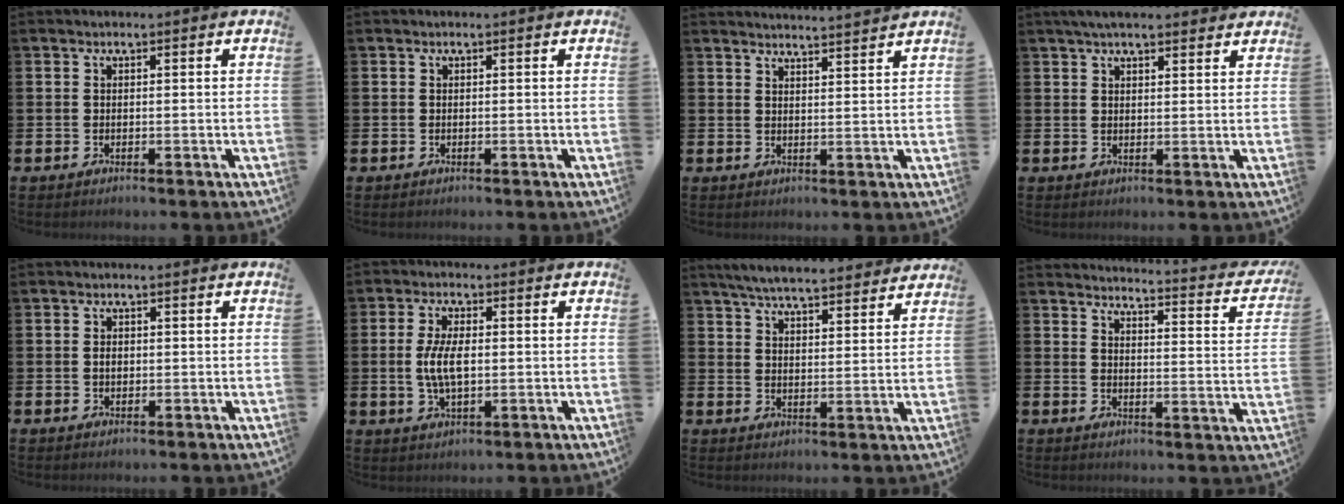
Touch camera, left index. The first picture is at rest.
{"total": 0.0}
{"total": 3.6, "force": [3.5, -0.5, -0.1], "torque": [0.001, -0.026, 0.062]}
{"total": 3.7, "force": [3.3, 0.8, 1.5], "torque": [-0.032, -0.004, 0.060]}
{"total": 1.2, "force": [0.1, 0.9, 0.9], "torque": [-0.006, 0.002, -0.003]}
{"total": 5.9, "force": [0.2, 2.6, 5.3], "torque": [-0.111, 0.003, -0.003]}
{"total": 6.3, "force": [6.1, 0.5, 1.4], "torque": [-0.042, -0.034, 0.110]}
{"total": 3.5, "force": [3.3, 0.2, 0.9], "torque": [-0.008, -0.046, 0.043]}